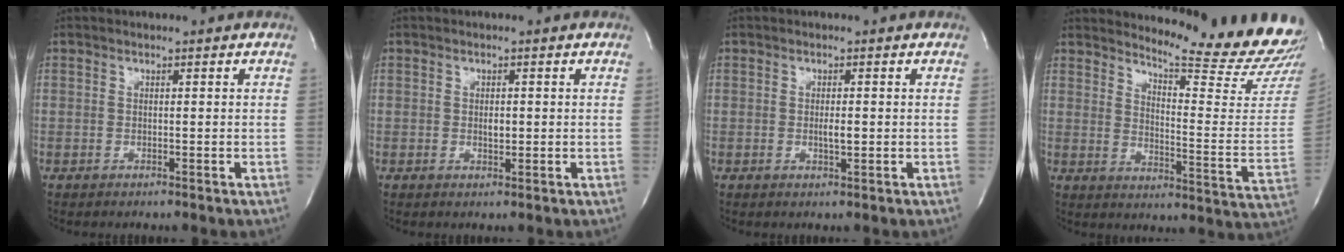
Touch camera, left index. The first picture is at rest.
{"total": 1.5, "force": [0.1, 0.7, 1.3], "torque": [-0.022, -0.001, 0.003]}
{"total": 1.7, "force": [-0.1, 0.5, 1.7], "torque": [-0.033, -0.001, -0.001]}
{"total": 19.6, "force": [18.8, 0.3, 5.4], "torque": [-0.082, -0.141, 0.220]}